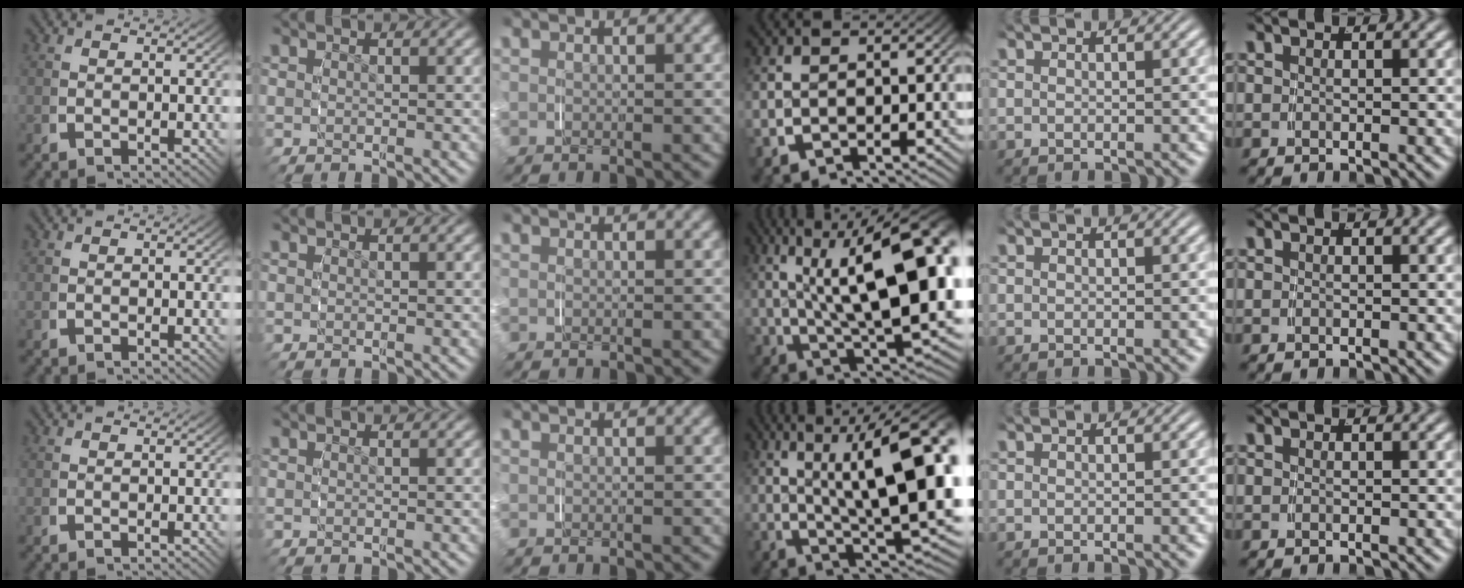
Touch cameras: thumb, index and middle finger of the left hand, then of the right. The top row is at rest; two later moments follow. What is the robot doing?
{"motion": "grasp_and_lifting", "object": "glasses case"}